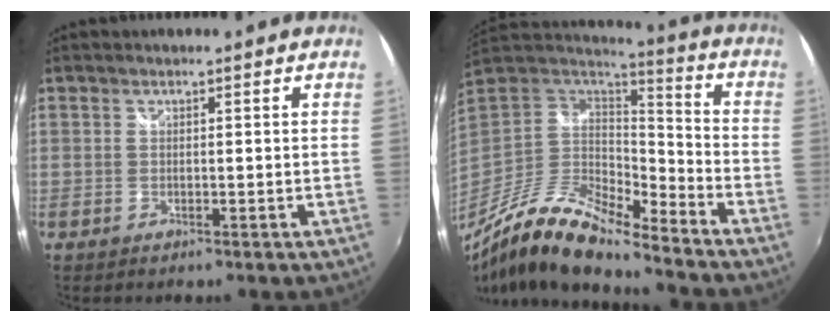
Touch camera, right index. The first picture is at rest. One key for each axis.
{"total": 18.6, "fx": -13.8, "fy": 4.3, "fz": 11.8, "tx": -0.223, "ty": -0.033, "tz": -0.266}